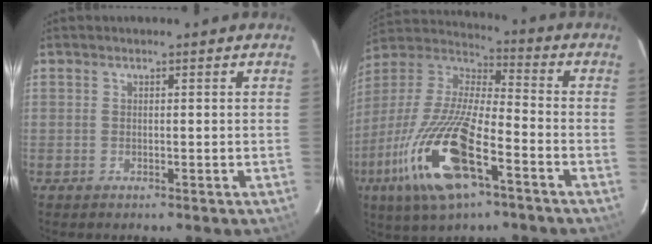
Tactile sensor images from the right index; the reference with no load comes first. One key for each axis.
{"total": 22.1, "fx": -10.5, "fy": 6.6, "fz": 18.3, "tx": -0.376, "ty": -0.046, "tz": -0.203}